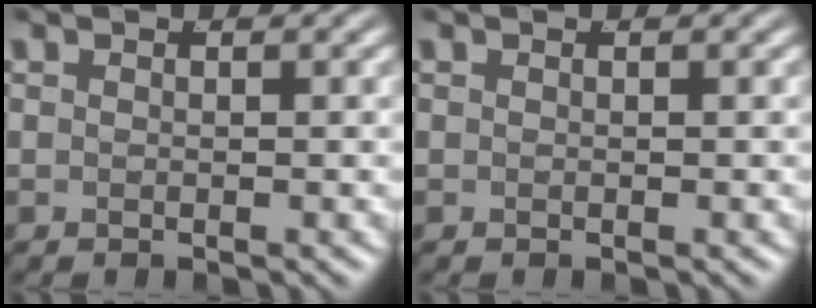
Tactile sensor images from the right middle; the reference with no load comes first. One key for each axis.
{"total": 0.0}